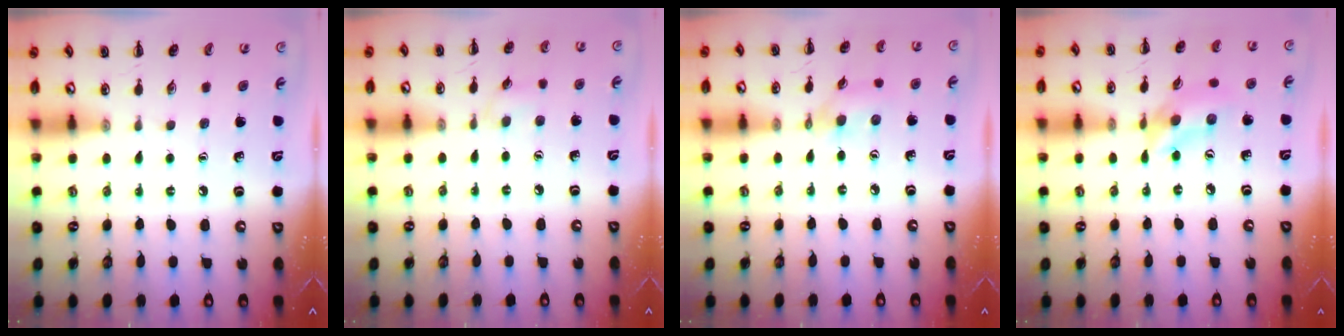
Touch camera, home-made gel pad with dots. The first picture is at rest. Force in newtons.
{"total": 3.3, "press": 3.1, "slide": 1.2}
{"total": 6.1, "press": 6.0, "slide": 0.8}
{"total": 8.8, "press": 8.7, "slide": 1.4}